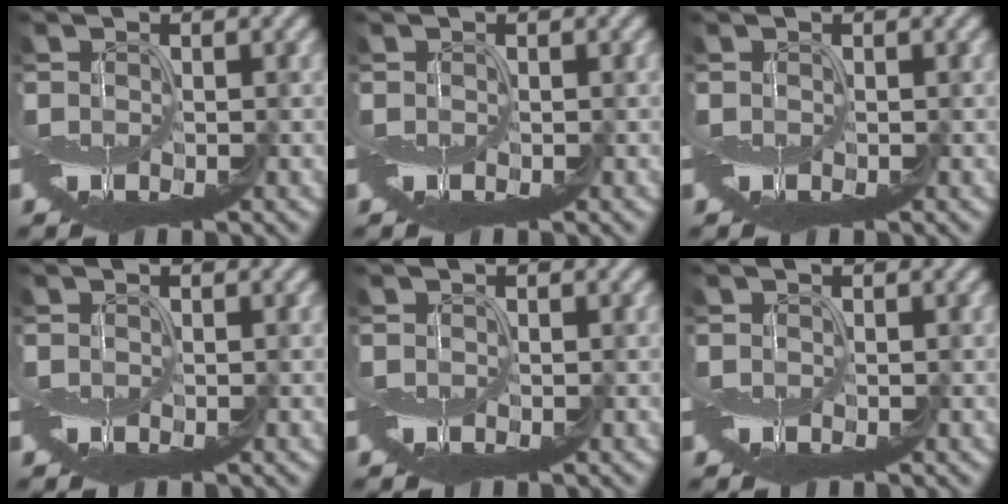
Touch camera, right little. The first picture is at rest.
{"total": 0.0}
{"total": 0.0}
{"total": 0.0}
{"total": 0.0}
{"total": 0.0}